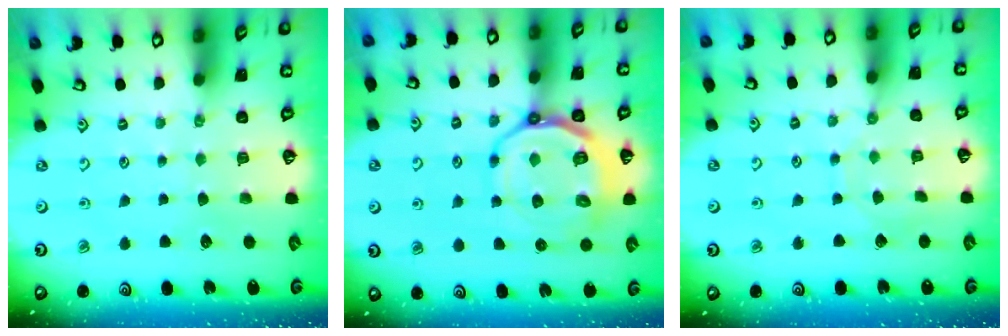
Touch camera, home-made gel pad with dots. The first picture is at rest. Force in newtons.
{"total": 14.1, "press": 13.7, "slide": 3.3}
{"total": 6.4, "press": 6.4, "slide": 0.5}